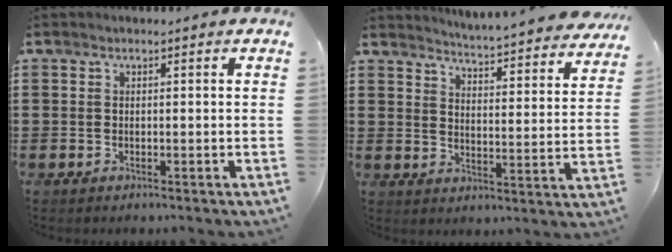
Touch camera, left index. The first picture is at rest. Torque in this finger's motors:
{"motor_torque": [2.14, 0.00, 0.13, 0.01]}